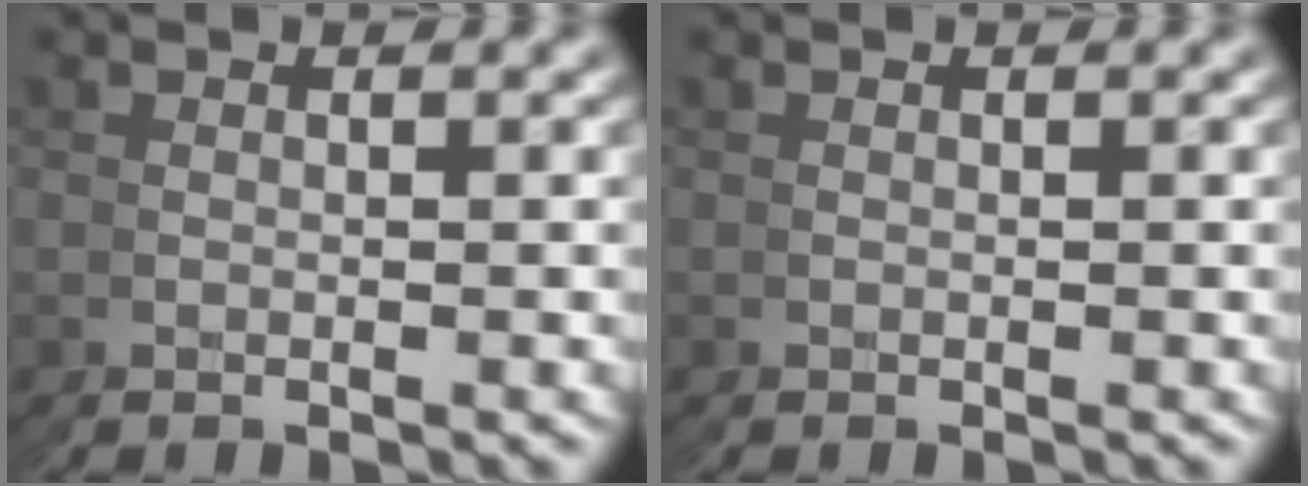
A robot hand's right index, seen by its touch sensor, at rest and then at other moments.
{"total": 0.0}